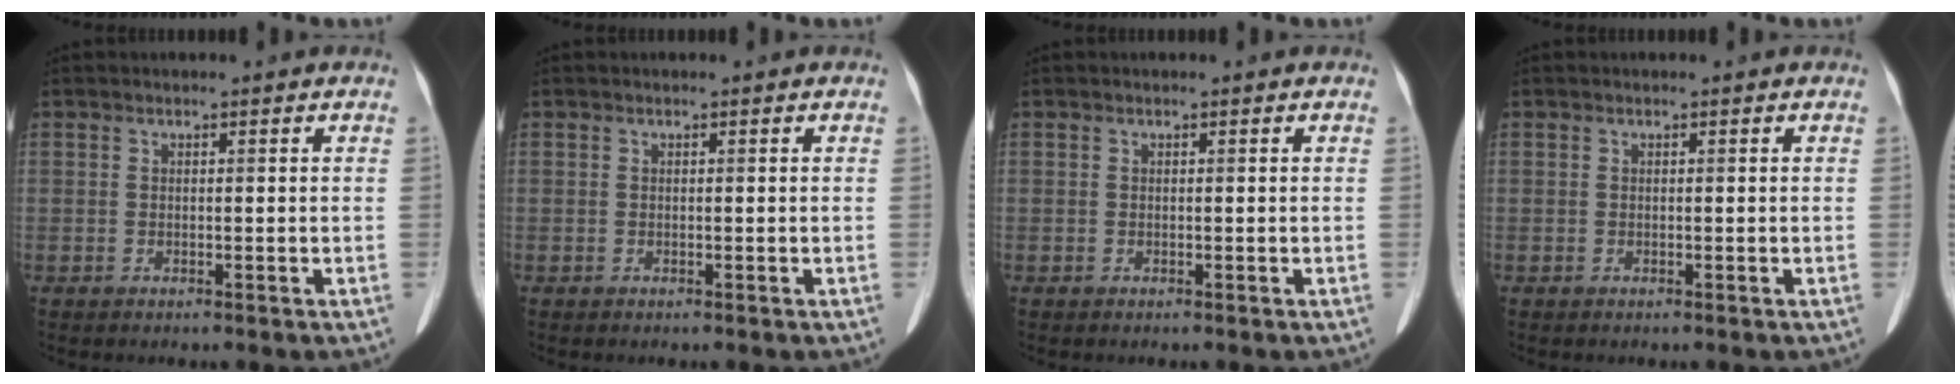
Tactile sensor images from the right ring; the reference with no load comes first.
{"total": 0.0}
{"total": 0.0}
{"total": 0.0}